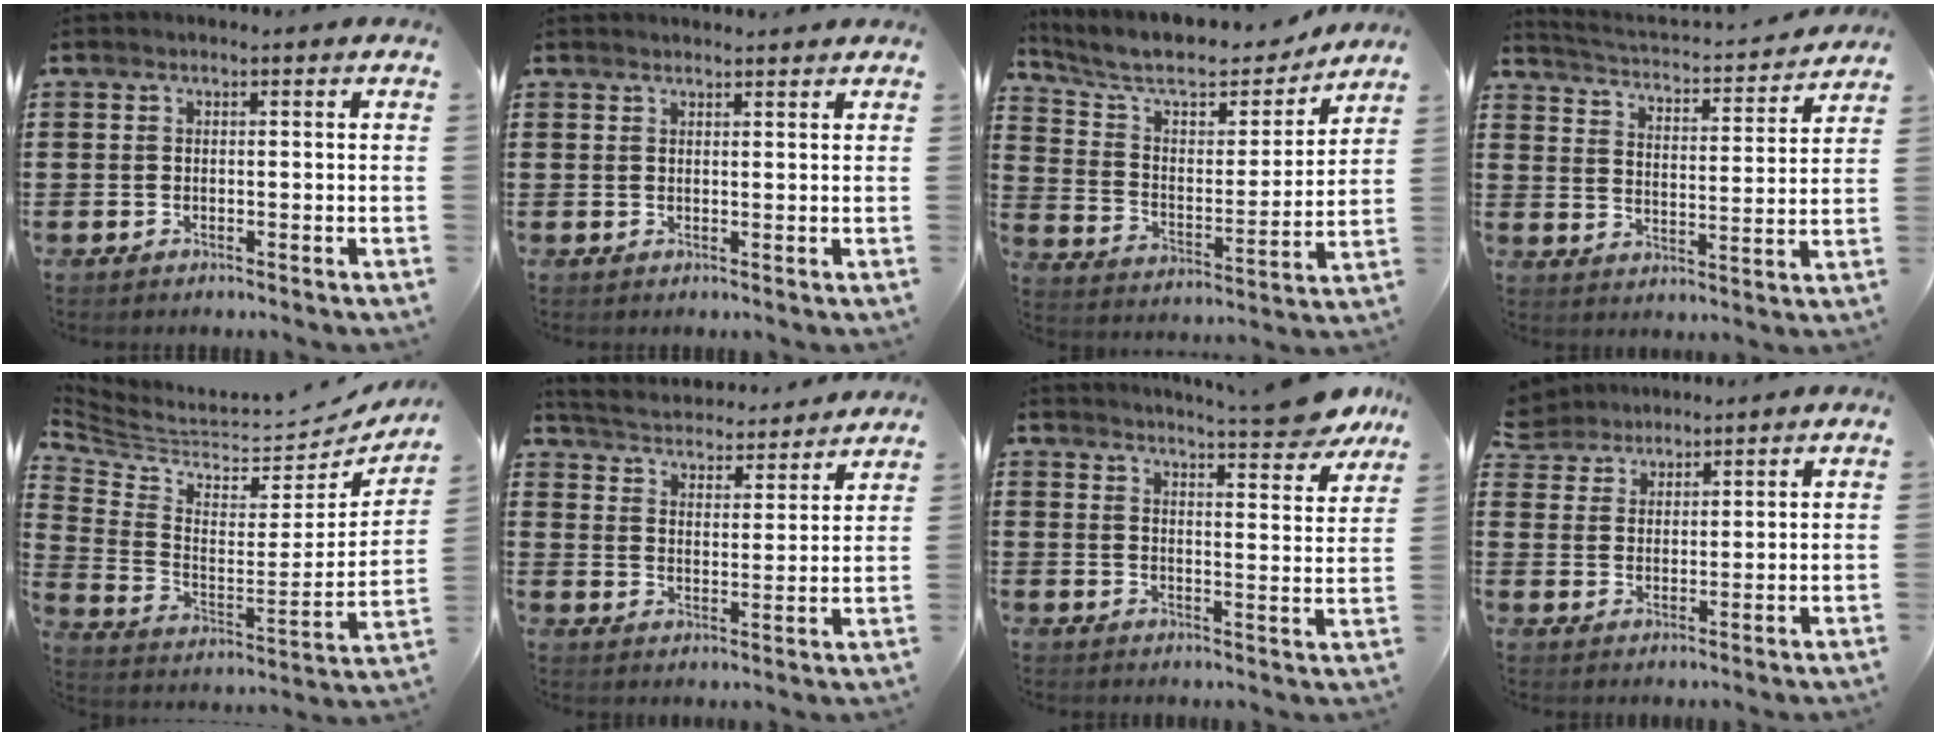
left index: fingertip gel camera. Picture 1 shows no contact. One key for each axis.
{"total": 1.2, "fx": 1.1, "fy": 0.0, "fz": 0.2, "tx": -0.006, "ty": -0.001, "tz": 0.022}
{"total": 9.3, "fx": 7.9, "fy": 2.5, "fz": 4.3, "tx": -0.109, "ty": -0.046, "tz": 0.133}
{"total": 2.4, "fx": 2.3, "fy": -0.3, "fz": 0.4, "tx": -0.028, "ty": -0.033, "tz": 0.028}
{"total": 4.6, "fx": 4.5, "fy": 0.7, "fz": 0.8, "tx": -0.043, "ty": -0.063, "tz": 0.072}
{"total": 3.8, "fx": 3.8, "fy": -0.1, "fz": 0.0, "tx": -0.024, "ty": -0.034, "tz": 0.060}
{"total": 6.7, "fx": 6.2, "fy": -0.3, "fz": 2.4, "tx": -0.045, "ty": -0.040, "tz": 0.106}
{"total": 3.6, "fx": 3.2, "fy": 1.7, "fz": -0.3, "tx": -0.014, "ty": -0.006, "tz": 0.060}